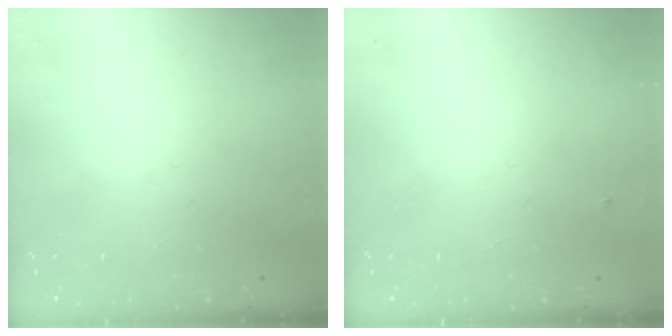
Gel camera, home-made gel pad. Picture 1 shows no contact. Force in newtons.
{"total": 3.0, "press": 2.9, "slide": 0.4}